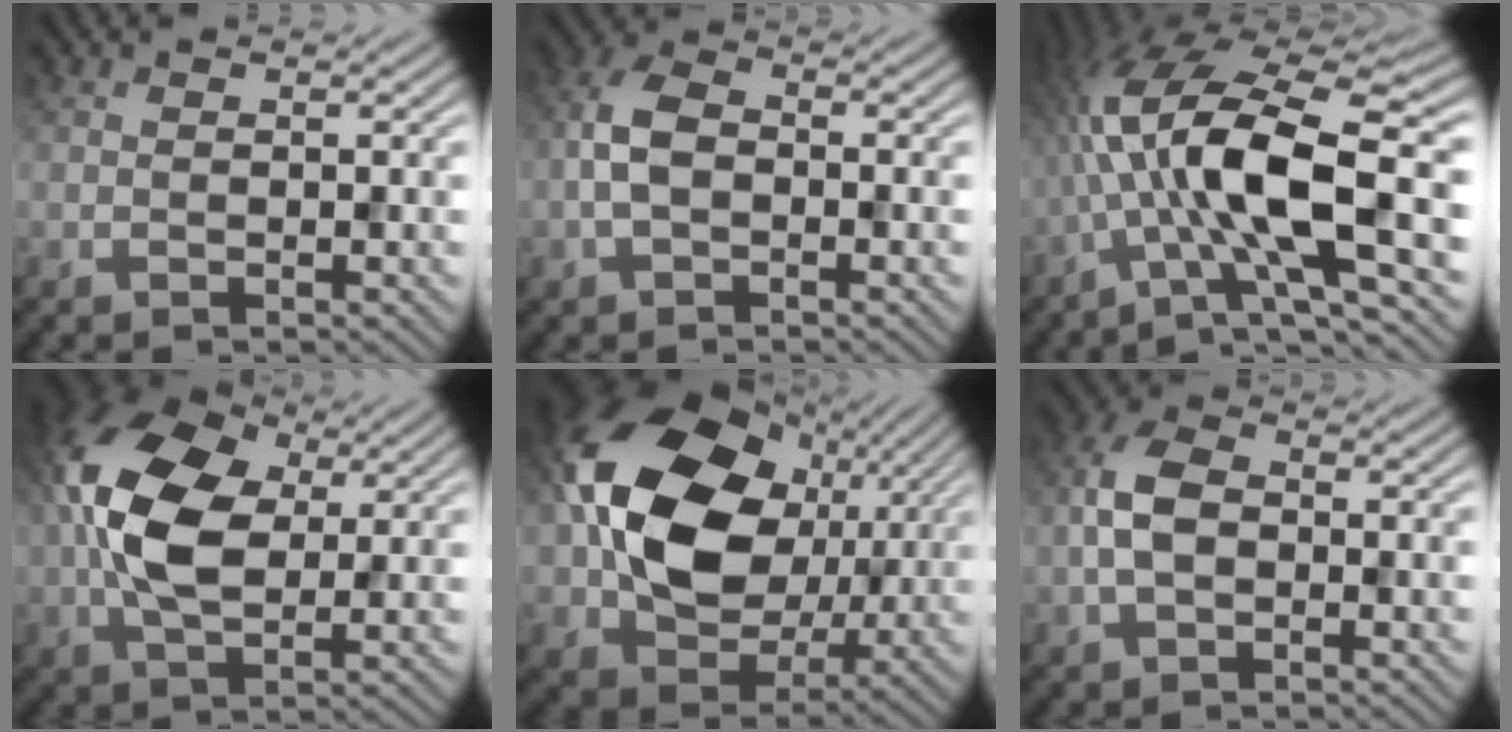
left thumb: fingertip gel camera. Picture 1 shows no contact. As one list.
[{"total": 4.9, "force": [-1.0, 2.9, 3.8], "torque": [-0.093, 0.011, -0.031]}, {"total": 16.4, "force": [-1.3, 6.1, 15.1], "torque": [-0.292, 0.021, -0.034]}, {"total": 13.0, "force": [1.7, 7.7, 10.4], "torque": [-0.250, 0.020, 0.022]}, {"total": 18.5, "force": [2.9, 13.7, 12.0], "torque": [-0.254, -0.001, 0.060]}, {"total": 5.4, "force": [-0.9, 3.3, 4.2], "torque": [-0.100, 0.012, -0.028]}]